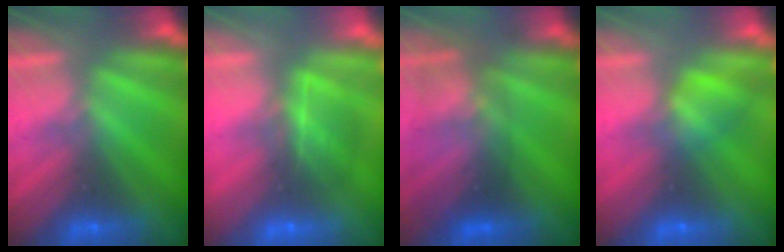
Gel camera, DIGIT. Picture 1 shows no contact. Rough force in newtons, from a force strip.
{"total": 4.8}
{"total": 2.7}
{"total": 1.6}